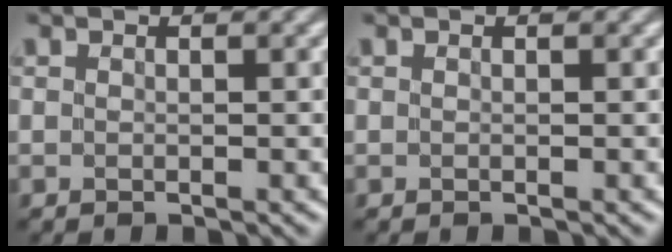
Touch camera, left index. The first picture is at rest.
{"total": 0.0}